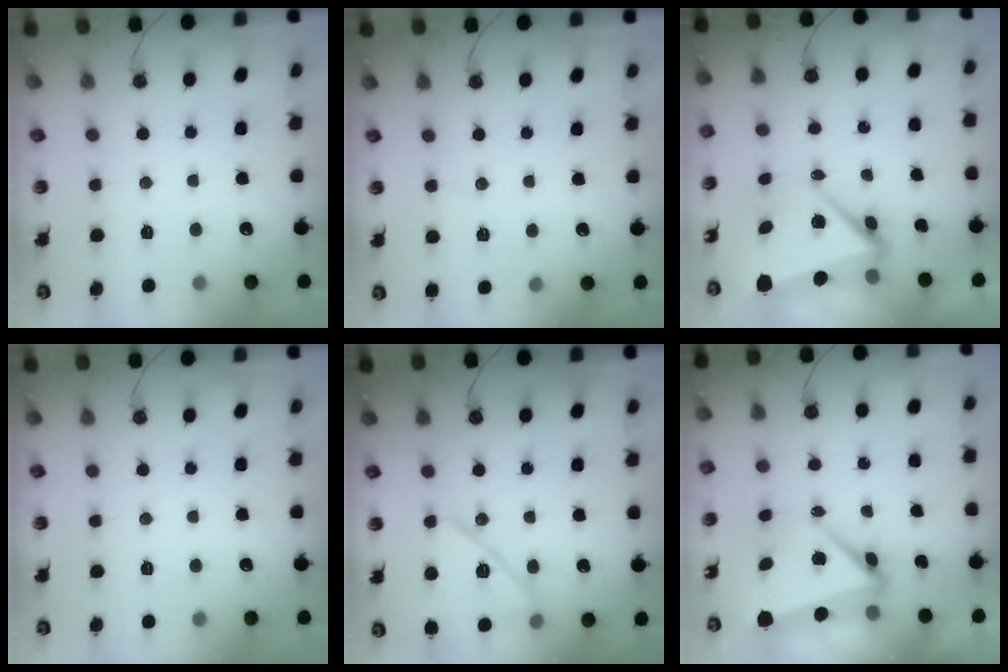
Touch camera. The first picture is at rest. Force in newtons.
{"total": 3.9, "press": 3.7, "slide": 1.3}
{"total": 7.3, "press": 7.3, "slide": 1.2}
{"total": 0.0}
{"total": 13.9, "press": 13.9, "slide": 0.3}
{"total": 8.2, "press": 6.8, "slide": 4.6}